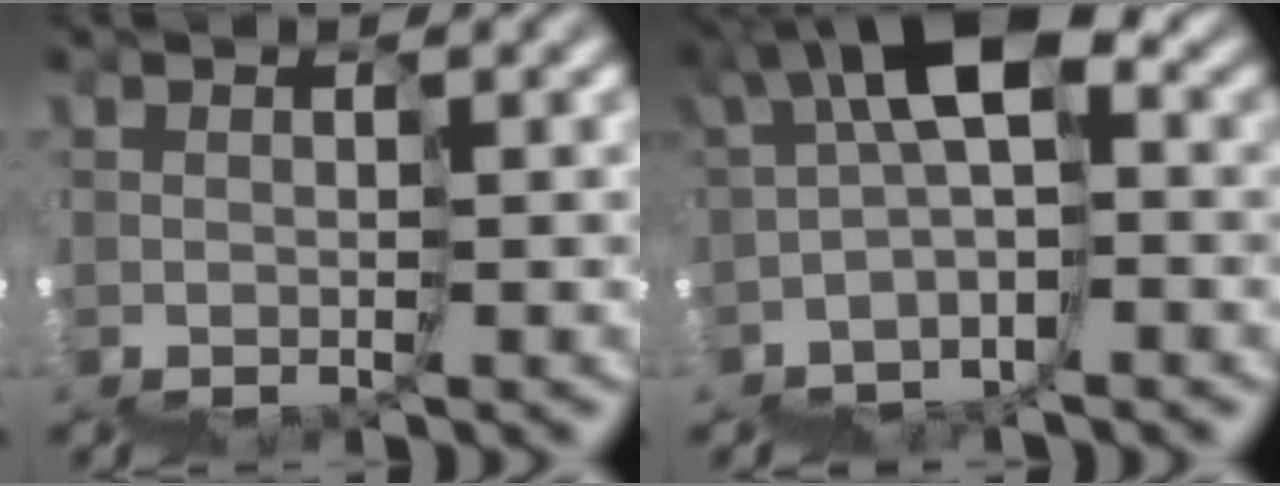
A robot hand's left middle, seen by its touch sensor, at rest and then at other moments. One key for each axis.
{"total": 4.5, "fx": 0.0, "fy": 2.0, "fz": 4.0, "tx": -0.076, "ty": 0.031, "tz": -0.015}